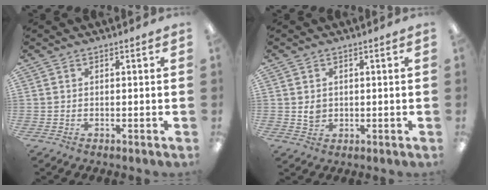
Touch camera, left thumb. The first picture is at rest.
{"total": 2.9, "force": [0.5, 2.6, 1.3], "torque": [-0.018, 0.001, 0.008]}